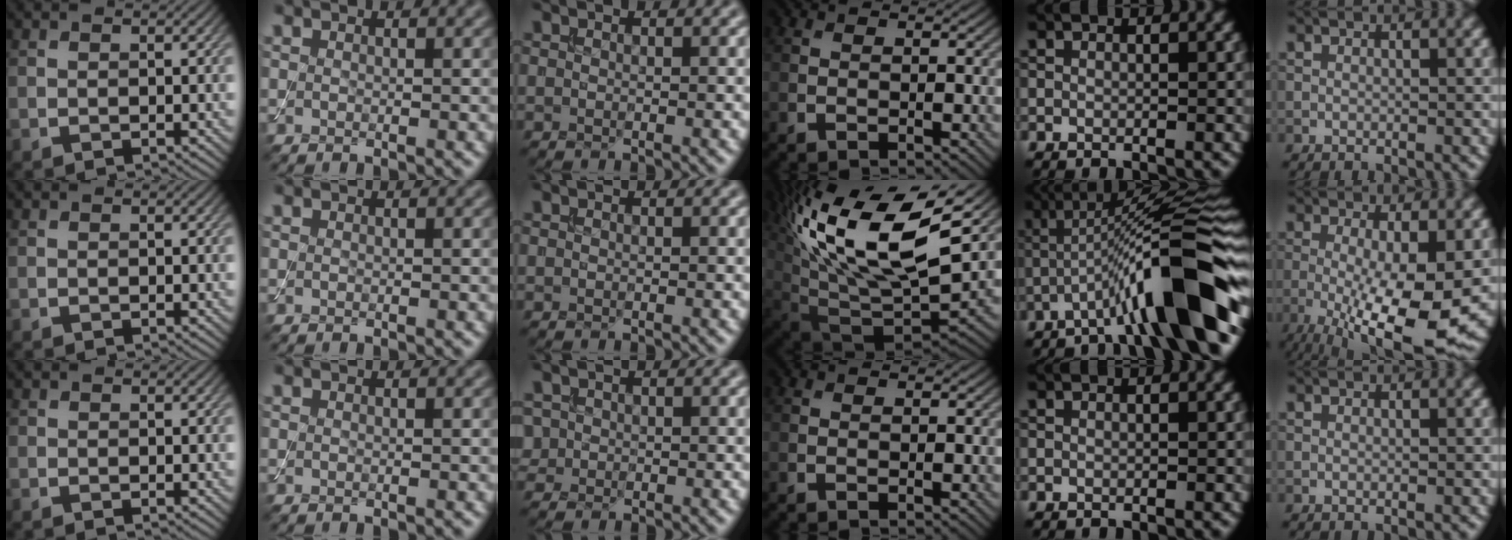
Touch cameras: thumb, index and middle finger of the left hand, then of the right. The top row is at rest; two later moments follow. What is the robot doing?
{"motion": "assemble", "object": "toy tower of hanoi"}